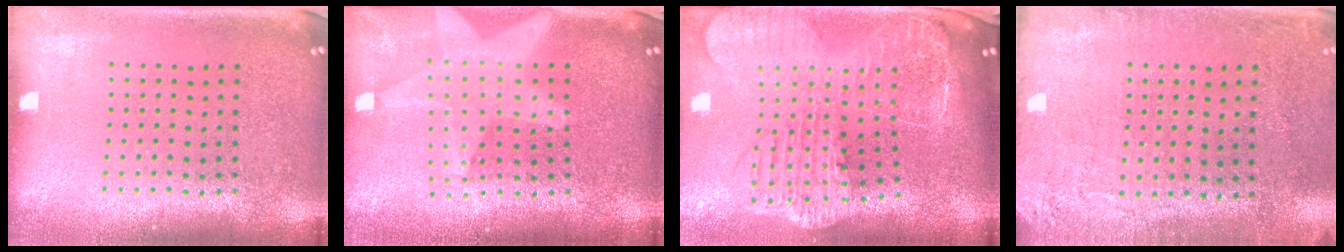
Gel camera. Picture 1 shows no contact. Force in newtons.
{"total": 2.1, "press": 1.7, "slide": 1.1}
{"total": 3.9, "press": 3.1, "slide": 2.5}
{"total": 2.7, "press": 2.3, "slide": 1.4}